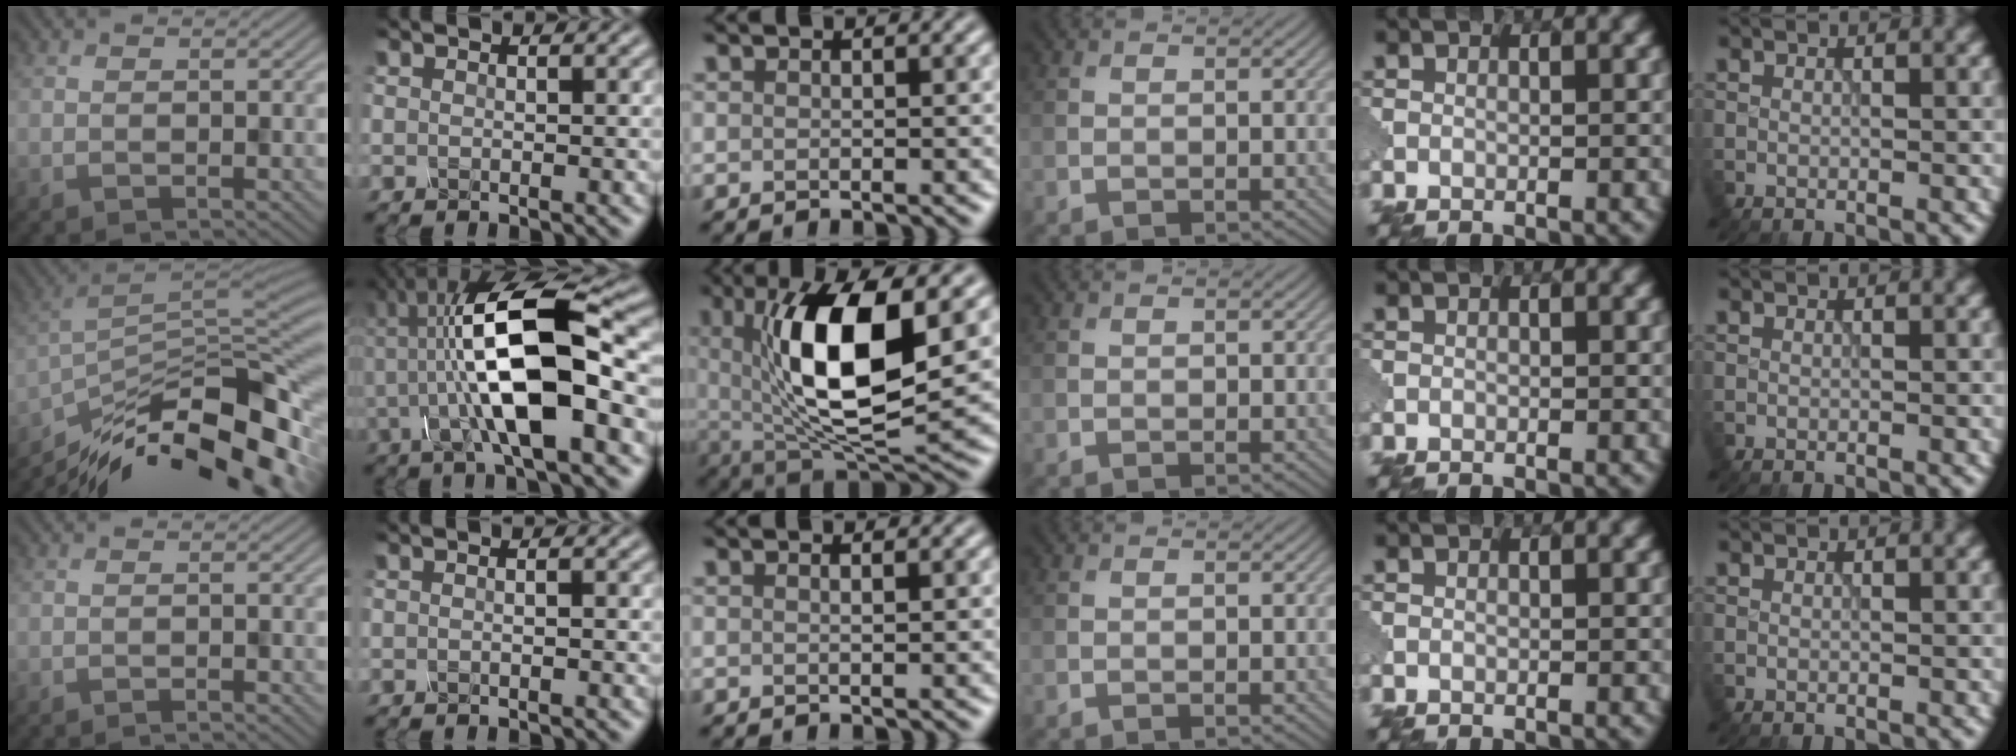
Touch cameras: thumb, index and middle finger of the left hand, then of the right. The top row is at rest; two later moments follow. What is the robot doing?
{"motion": "assemble", "object": "glue stick"}